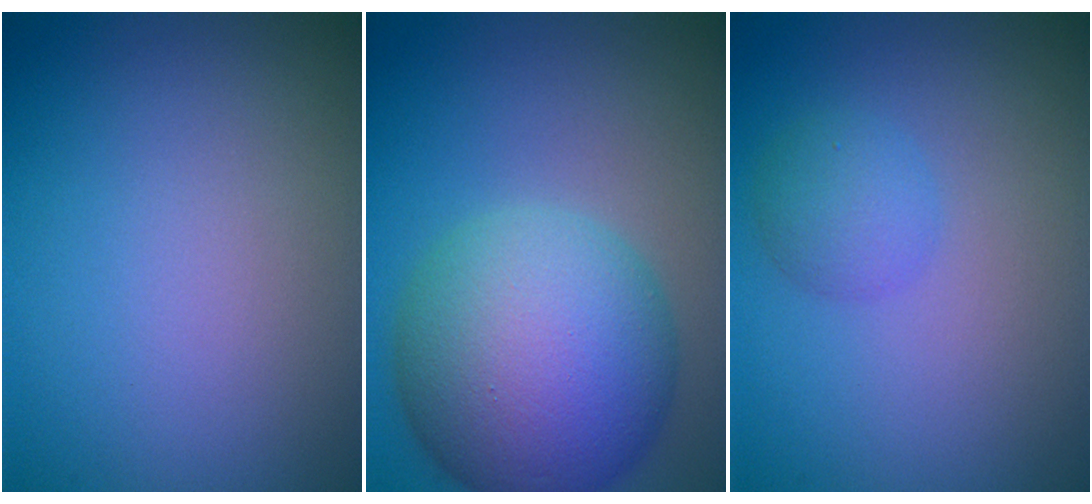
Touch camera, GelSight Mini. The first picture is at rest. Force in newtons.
{"total": 11.9, "press": 11.9, "slide": 0.2}
{"total": 2.1, "press": 2.1, "slide": 0.1}